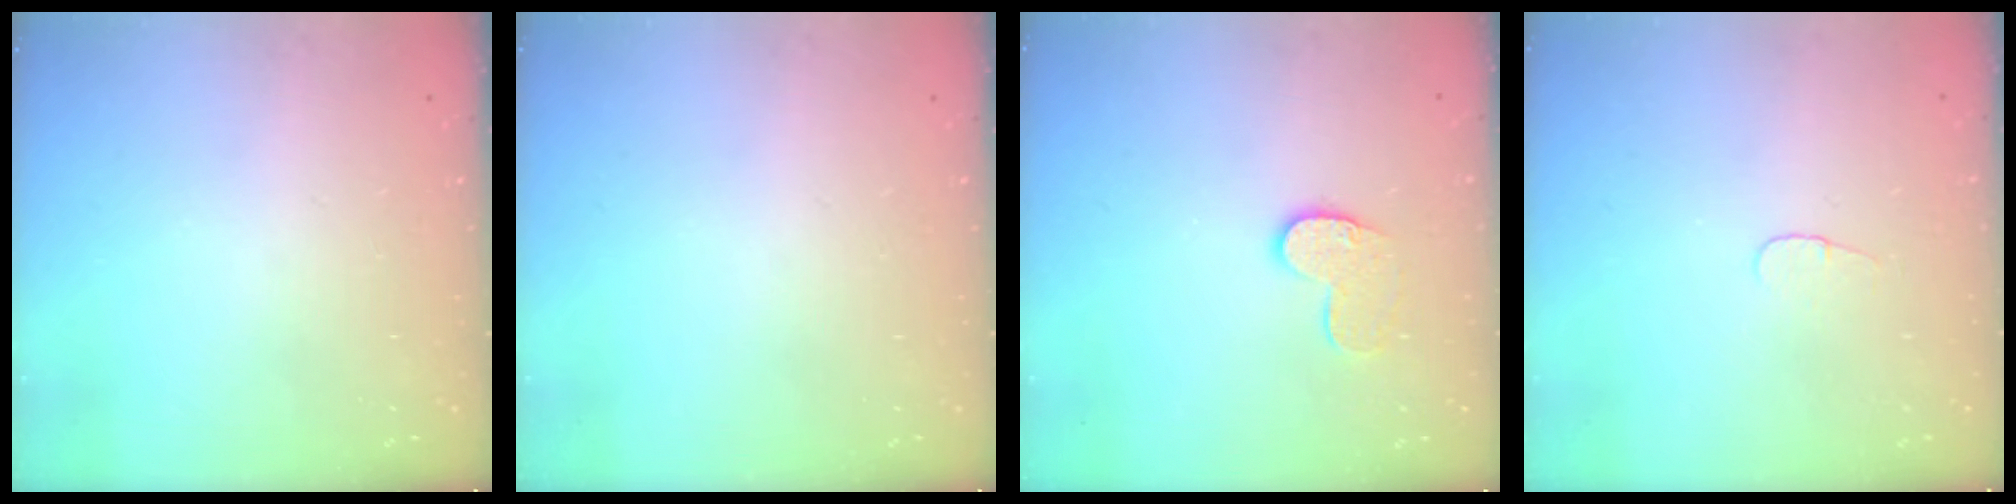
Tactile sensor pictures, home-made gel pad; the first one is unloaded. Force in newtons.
{"total": 0.0}
{"total": 9.1, "press": 9.0, "slide": 0.6}
{"total": 3.4, "press": 3.3, "slide": 0.4}